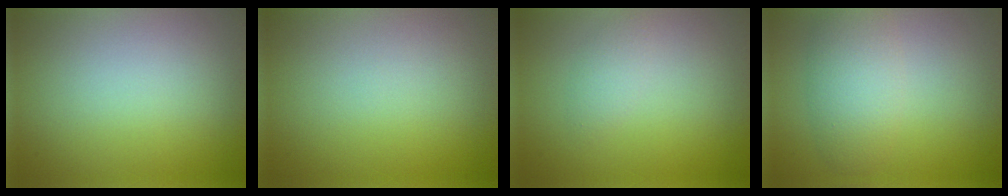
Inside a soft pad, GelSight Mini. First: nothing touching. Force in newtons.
{"total": 0.0}
{"total": 1.3, "press": 1.3, "slide": 0.0}
{"total": 4.2, "press": 4.2, "slide": 0.1}